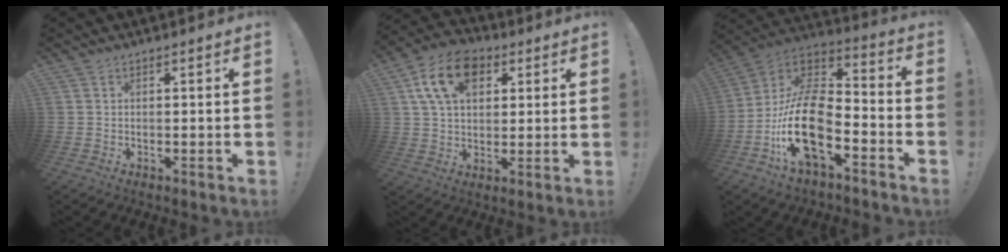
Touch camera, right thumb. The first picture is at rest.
{"total": 14.4, "force": [5.5, 9.7, 9.1], "torque": [-0.150, -0.008, 0.106]}
{"total": 20.8, "force": [-8.0, 10.6, 16.0], "torque": [-0.324, 0.038, -0.135]}